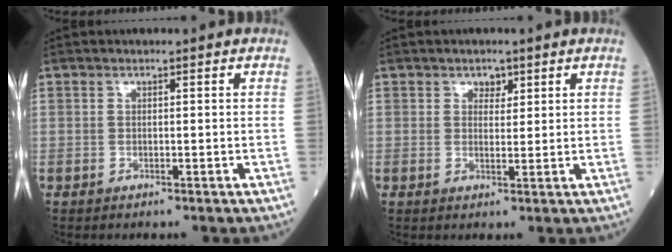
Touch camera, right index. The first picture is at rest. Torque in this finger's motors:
{"motor_torque": [-0.09, 0.04, -0.04, -0.01]}